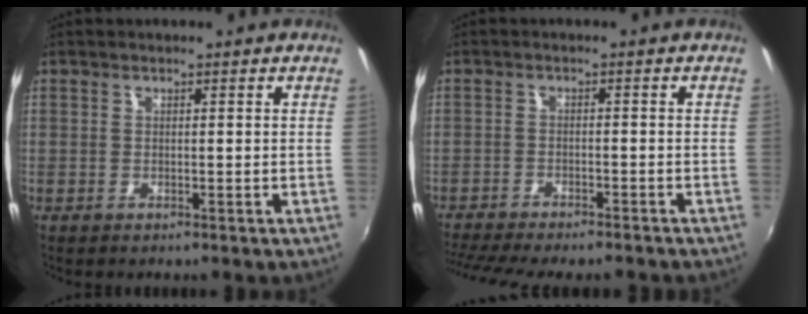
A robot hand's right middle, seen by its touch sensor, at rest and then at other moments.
{"total": 12.1, "force": [-10.7, 1.9, 5.5], "torque": [-0.123, -0.029, -0.163]}